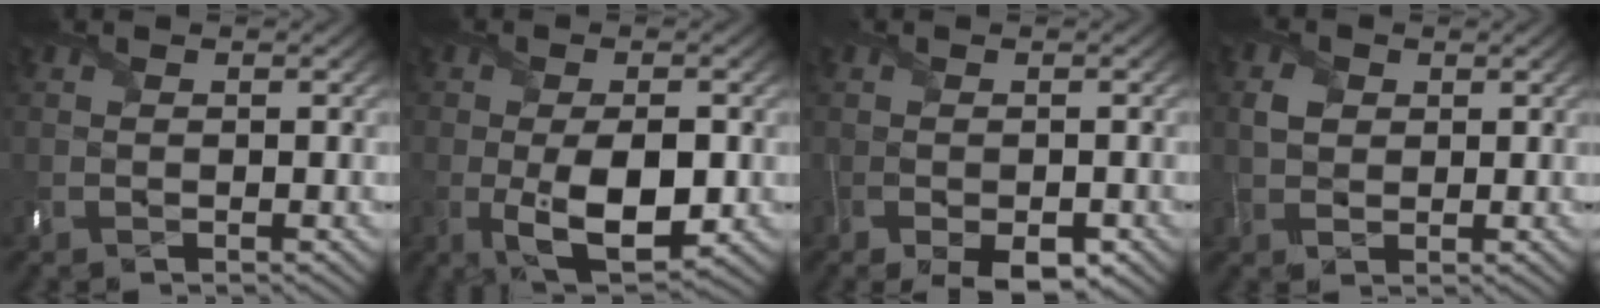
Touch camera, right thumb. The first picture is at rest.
{"total": 7.7, "force": [-1.8, 3.8, 6.5], "torque": [-0.128, -0.025, -0.021]}
{"total": 3.6, "force": [-2.1, 1.6, 2.4], "torque": [-0.055, -0.011, -0.038]}
{"total": 2.2, "force": [0.6, 1.8, 1.2], "torque": [-0.029, 0.001, 0.006]}